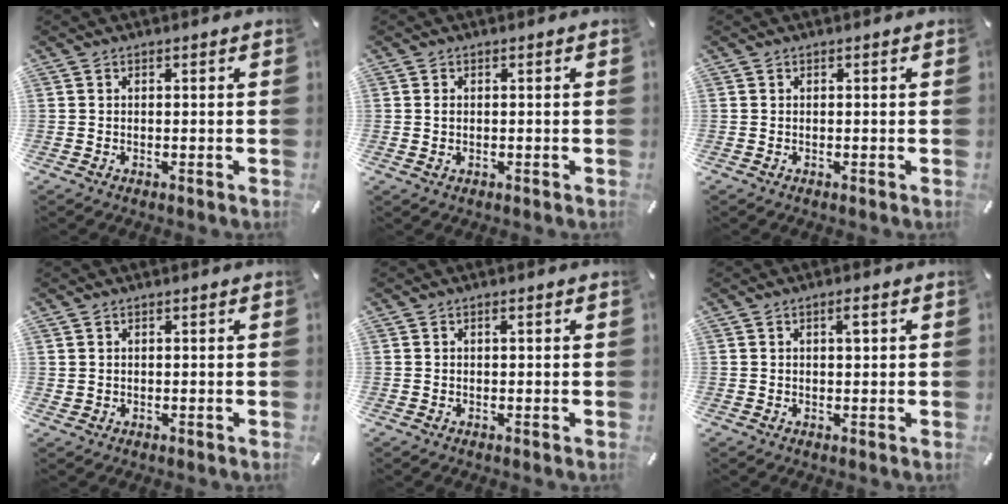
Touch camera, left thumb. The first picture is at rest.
{"total": 1.1, "force": [0.0, 0.6, 0.9], "torque": [-0.020, 0.002, -0.001]}
{"total": 0.0}
{"total": 0.9, "force": [0.5, 0.7, 0.1], "torque": [-0.003, 0.001, 0.010]}
{"total": 0.8, "force": [0.3, 0.4, 0.7], "torque": [-0.014, 0.003, 0.003]}
{"total": 2.4, "force": [0.9, 0.9, 2.0], "torque": [-0.035, 0.001, 0.012]}